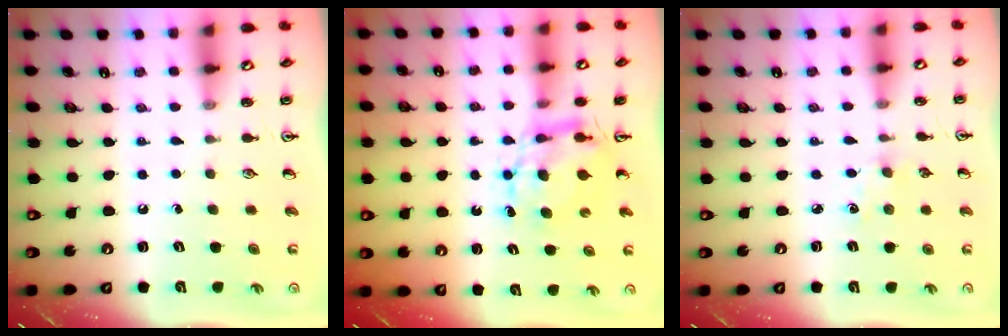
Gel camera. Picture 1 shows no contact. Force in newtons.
{"total": 7.2, "press": 7.2, "slide": 0.6}
{"total": 1.7, "press": 1.7, "slide": 0.3}